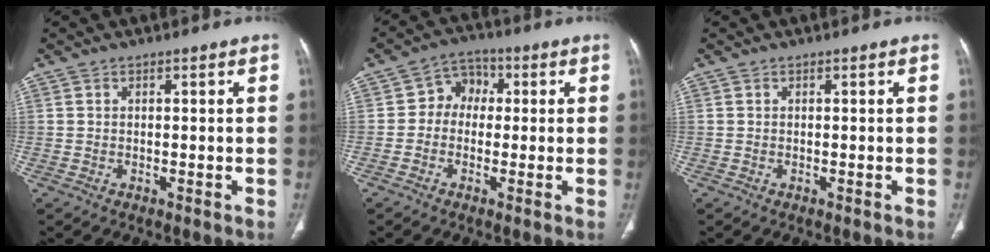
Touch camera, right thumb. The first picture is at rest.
{"total": 6.0, "force": [0.1, 5.0, 3.2], "torque": [-0.022, 0.021, -0.013]}
{"total": 0.0}